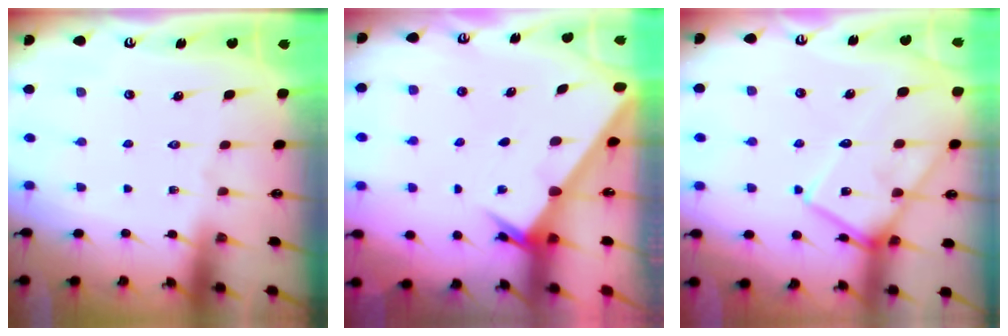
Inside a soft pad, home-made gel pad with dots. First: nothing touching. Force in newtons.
{"total": 2.4, "press": 2.4, "slide": 0.3}
{"total": 15.2, "press": 15.1, "slide": 1.5}